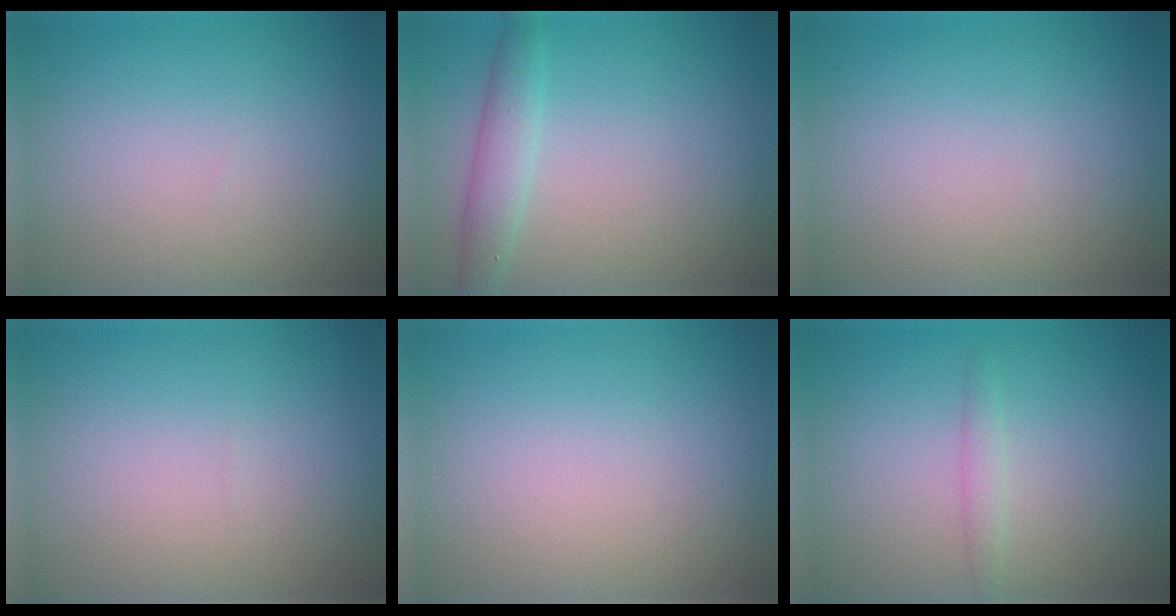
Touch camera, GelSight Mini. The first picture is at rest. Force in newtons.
{"total": 1.9, "press": 1.9, "slide": 0.1}
{"total": 0.0}
{"total": 0.0}
{"total": 0.0}
{"total": 1.1, "press": 1.1, "slide": 0.0}